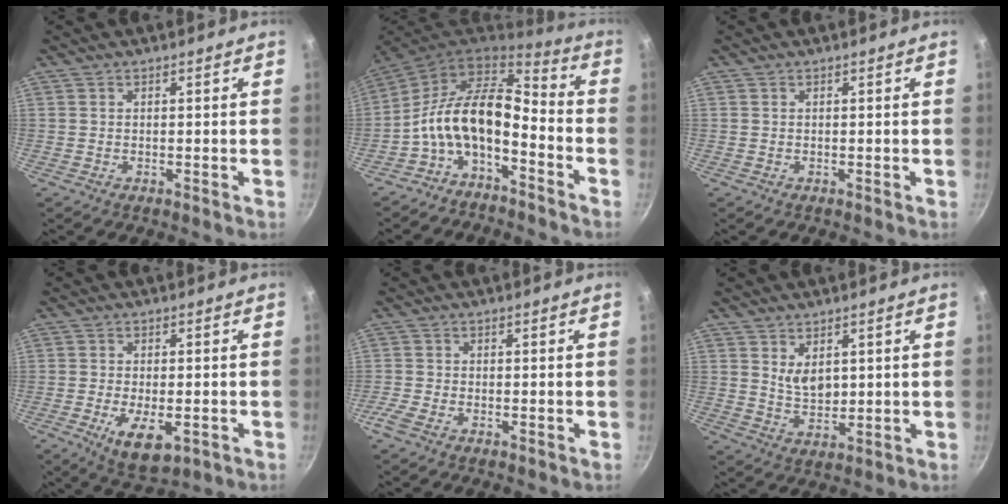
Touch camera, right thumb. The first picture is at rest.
{"total": 12.9, "force": [-5.3, 6.2, 9.9], "torque": [-0.161, 0.099, -0.106]}
{"total": 0.0}
{"total": 8.0, "force": [-2.8, 3.7, 6.6], "torque": [-0.108, -0.008, -0.038]}
{"total": 2.6, "force": [-1.6, 1.0, 1.7], "torque": [-0.051, 0.000, -0.037]}
{"total": 4.6, "force": [1.7, 2.7, 3.3], "torque": [-0.046, -0.020, 0.038]}